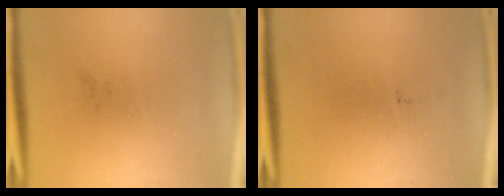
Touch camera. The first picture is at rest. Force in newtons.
{"total": 0.0}